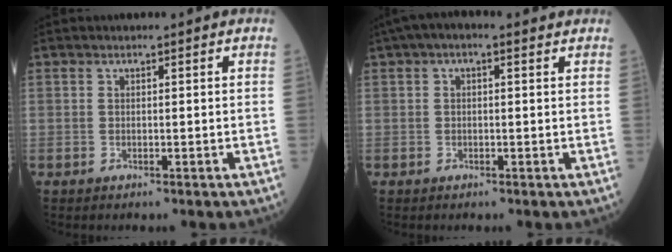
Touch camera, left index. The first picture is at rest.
{"total": 4.6, "force": [2.7, 1.9, 3.2], "torque": [-0.068, 0.039, 0.043]}